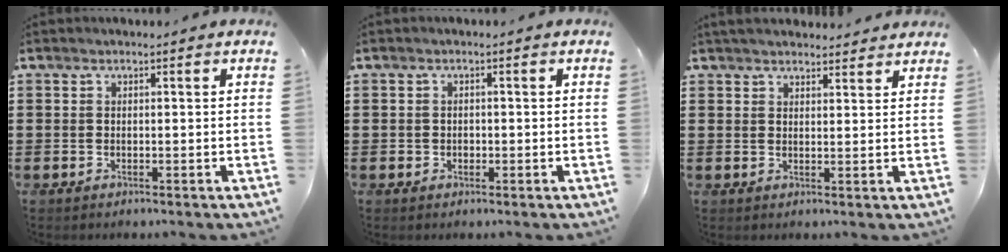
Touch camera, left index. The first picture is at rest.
{"total": 0.8, "force": [-0.1, 0.8, 0.2], "torque": [-0.009, 0.005, -0.002]}
{"total": 2.7, "force": [2.7, 0.5, 0.4], "torque": [-0.015, -0.002, 0.051]}